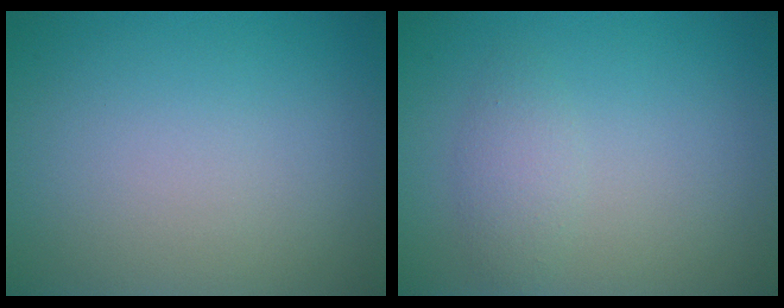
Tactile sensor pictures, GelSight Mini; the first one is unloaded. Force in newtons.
{"total": 1.8, "press": 1.8, "slide": 0.2}